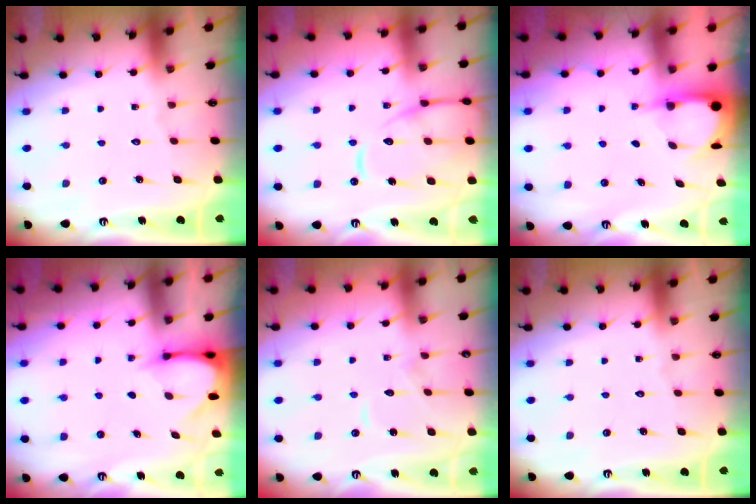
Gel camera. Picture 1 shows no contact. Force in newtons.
{"total": 16.0, "press": 15.9, "slide": 1.5}
{"total": 3.9, "press": 3.9, "slide": 0.3}
{"total": 3.7, "press": 3.7, "slide": 0.3}
{"total": 6.5, "press": 6.5, "slide": 0.7}
{"total": 0.0}